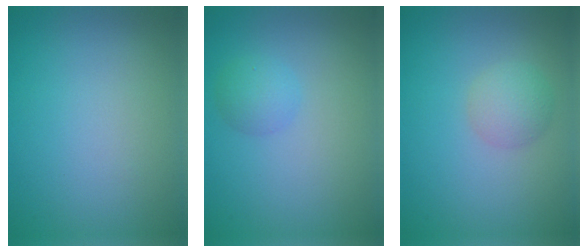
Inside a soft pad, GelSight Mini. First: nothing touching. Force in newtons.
{"total": 1.8, "press": 1.7, "slide": 0.2}
{"total": 2.2, "press": 2.2, "slide": 0.0}